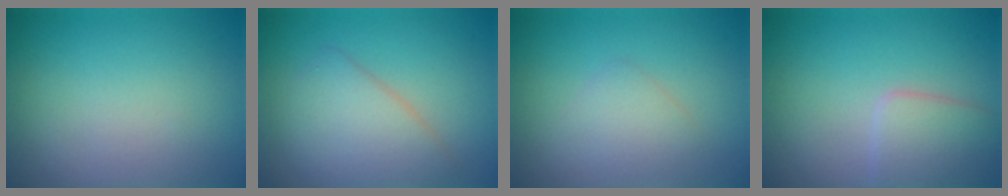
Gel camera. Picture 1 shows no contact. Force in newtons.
{"total": 4.1, "press": 4.1, "slide": 0.1}
{"total": 1.8, "press": 1.8, "slide": 0.0}
{"total": 3.4, "press": 3.4, "slide": 0.3}